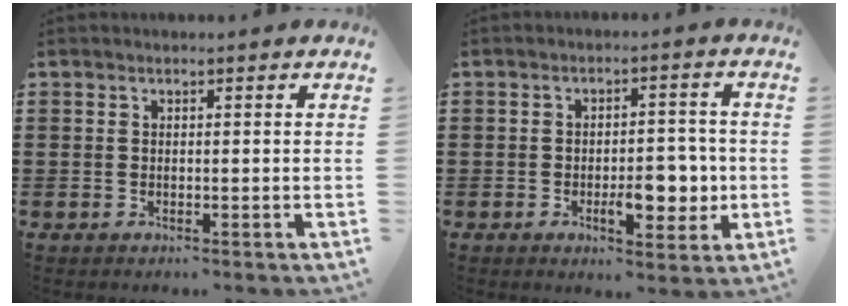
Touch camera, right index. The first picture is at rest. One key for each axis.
{"total": 7.5, "fx": -1.7, "fy": 3.2, "fz": 6.6, "tx": -0.081, "ty": -0.001, "tz": -0.029}